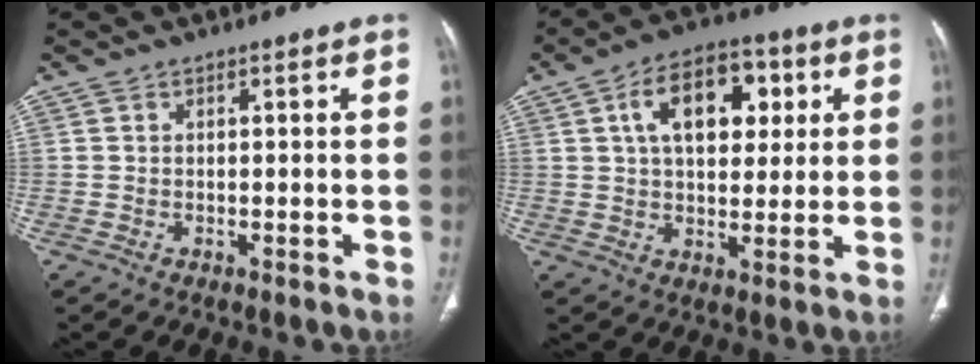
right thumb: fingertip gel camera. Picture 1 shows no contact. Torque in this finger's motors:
{"motor_torque": [0.78, 2.27, 1.17, 0.04, 0.10]}